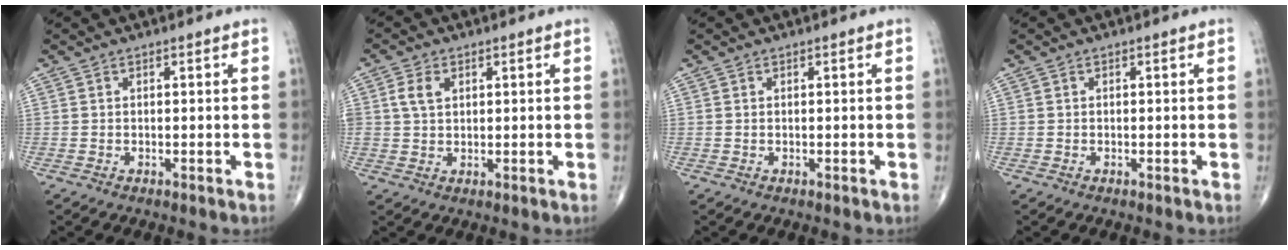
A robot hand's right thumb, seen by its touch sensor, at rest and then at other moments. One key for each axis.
{"total": 3.9, "fx": 1.3, "fy": 2.7, "fz": 2.5, "tx": -0.046, "ty": 0.002, "tz": 0.026}
{"total": 0.0}
{"total": 0.0}